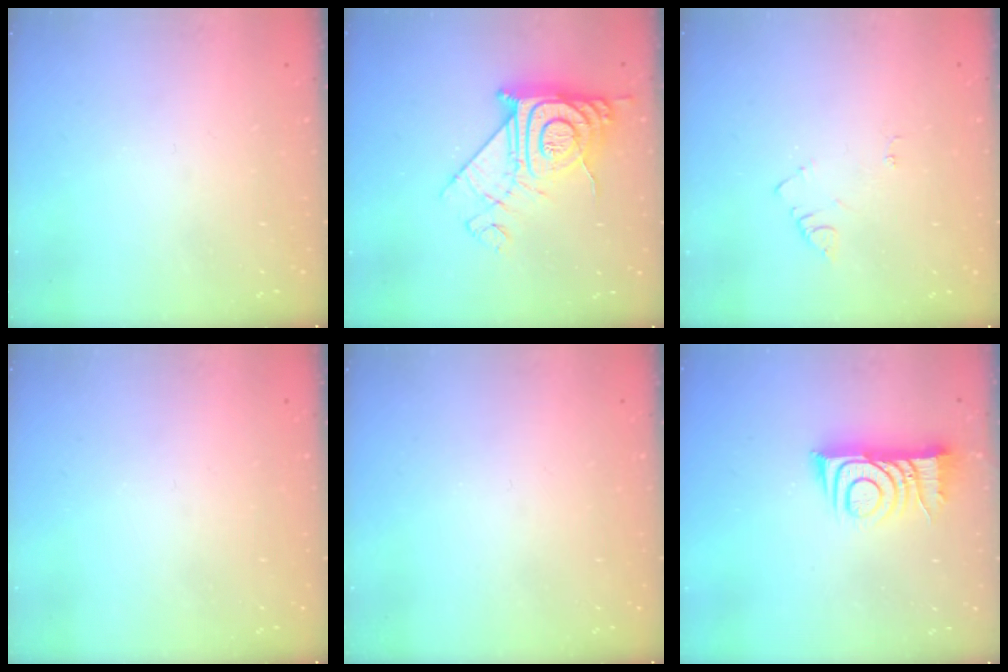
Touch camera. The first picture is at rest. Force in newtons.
{"total": 16.0, "press": 15.9, "slide": 1.3}
{"total": 4.2, "press": 4.2, "slide": 0.4}
{"total": 0.0}
{"total": 0.0}
{"total": 9.6, "press": 9.6, "slide": 0.7}